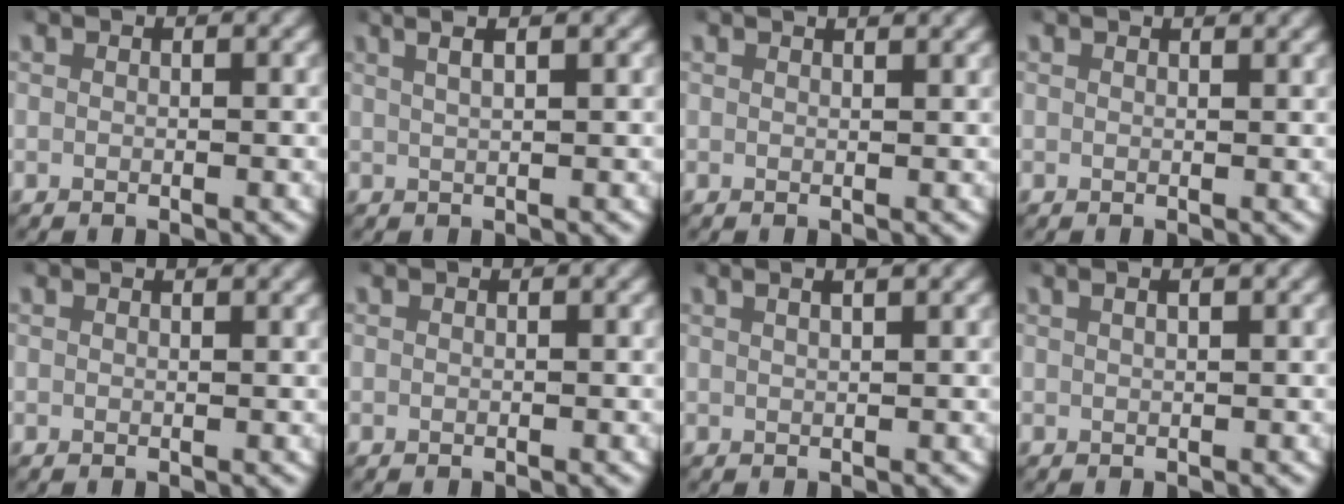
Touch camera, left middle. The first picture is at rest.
{"total": 4.3, "force": [2.7, 1.4, 3.0], "torque": [-0.038, 0.020, 0.035]}
{"total": 1.3, "force": [1.2, 0.0, 0.5], "torque": [0.001, 0.002, 0.016]}
{"total": 1.0, "force": [0.9, 0.0, 0.4], "torque": [0.004, 0.002, 0.011]}
{"total": 0.7, "force": [0.6, -0.1, 0.2], "torque": [0.003, 0.000, 0.008]}
{"total": 0.0}
{"total": 2.4, "force": [1.6, 0.4, 1.7], "torque": [-0.018, 0.013, 0.022]}
{"total": 1.4, "force": [0.8, 0.2, 1.1], "torque": [-0.012, 0.009, 0.011]}